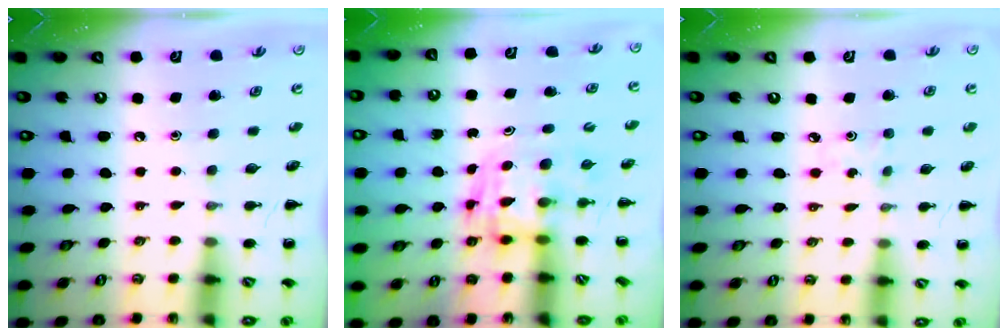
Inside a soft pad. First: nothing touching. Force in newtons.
{"total": 3.5, "press": 3.5, "slide": 0.6}
{"total": 1.2, "press": 1.1, "slide": 0.4}